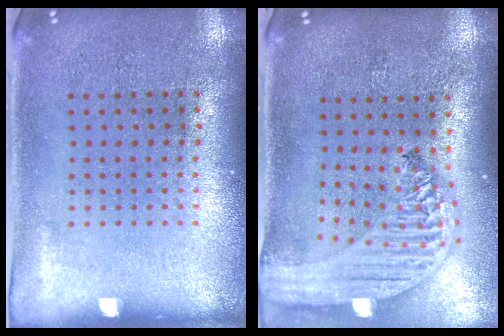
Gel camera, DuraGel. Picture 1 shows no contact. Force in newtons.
{"total": 2.5, "press": 2.2, "slide": 1.4}